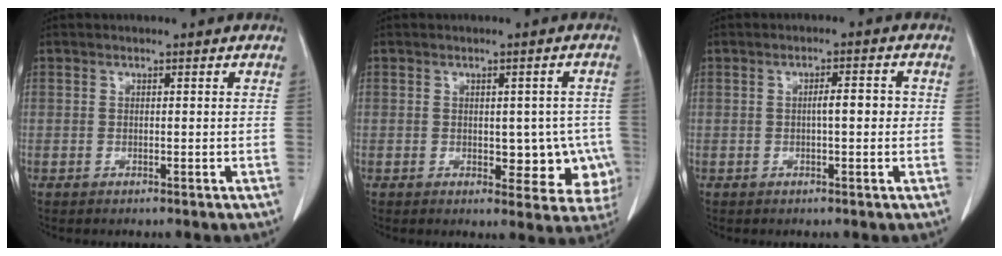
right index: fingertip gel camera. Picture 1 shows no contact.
{"total": 7.6, "force": [-1.3, 4.6, 5.9], "torque": [-0.043, 0.011, -0.008]}
{"total": 2.9, "force": [0.0, 0.7, 2.8], "torque": [-0.050, 0.006, 0.000]}